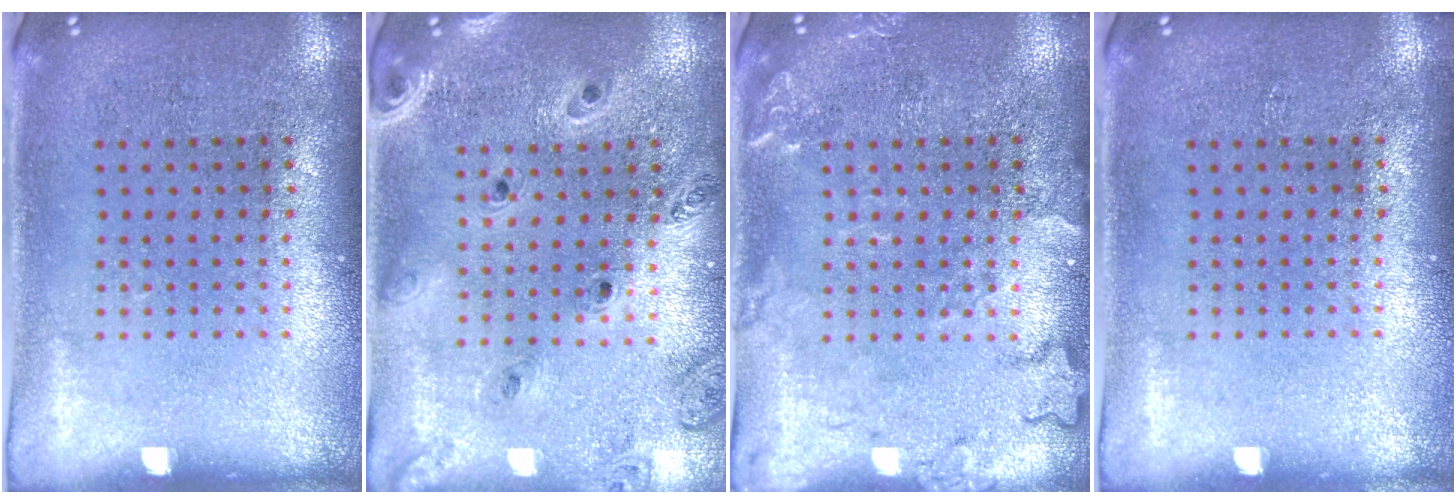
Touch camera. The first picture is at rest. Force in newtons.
{"total": 1.4, "press": 1.4, "slide": 0.1}
{"total": 2.5, "press": 2.5, "slide": 0.4}
{"total": 0.0}